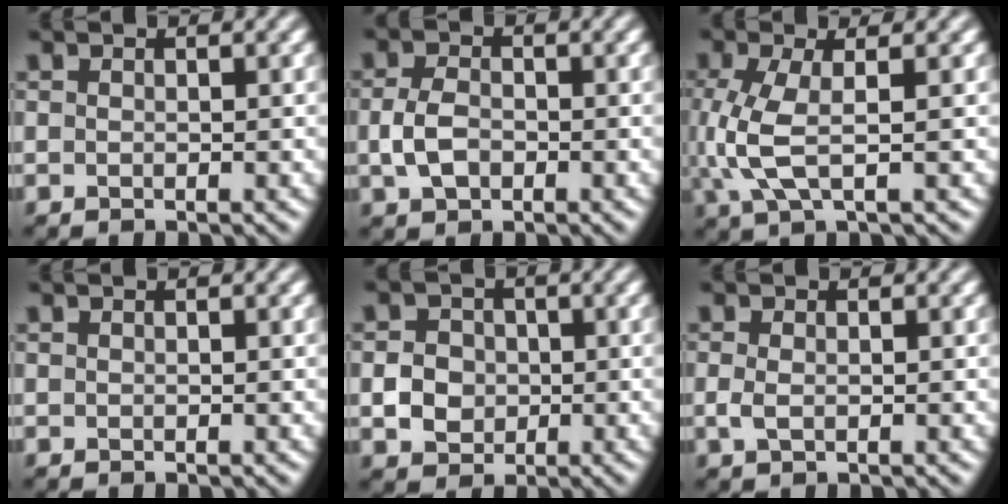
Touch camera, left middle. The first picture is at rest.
{"total": 3.1, "force": [-0.4, 2.2, 2.2], "torque": [-0.049, -0.001, -0.011]}
{"total": 4.0, "force": [0.1, 1.4, 3.8], "torque": [-0.100, -0.005, 0.000]}
{"total": 0.0}
{"total": 3.0, "force": [-0.4, 2.7, 1.3], "torque": [-0.021, -0.001, -0.008]}
{"total": 1.3, "force": [-0.1, 0.7, 1.1], "torque": [-0.029, -0.002, -0.003]}